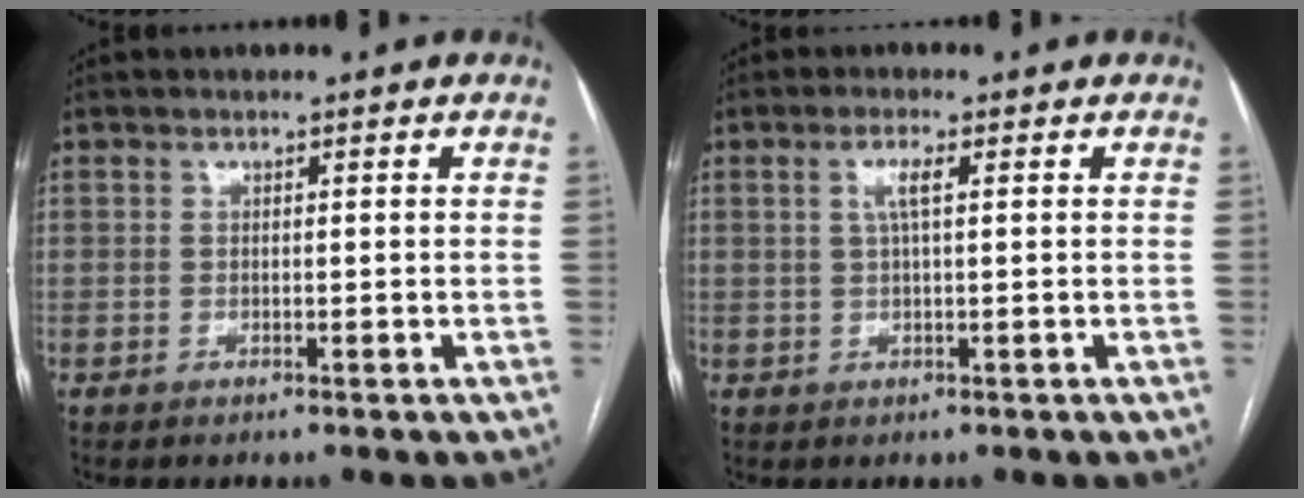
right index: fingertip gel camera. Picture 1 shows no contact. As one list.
[{"total": 2.8, "force": [0.8, 0.3, 2.7], "torque": [-0.055, 0.004, 0.015]}]